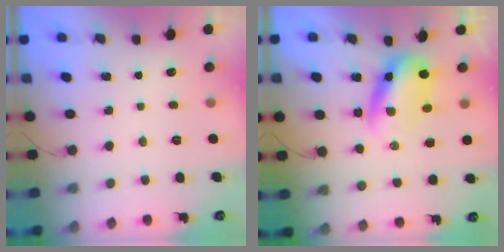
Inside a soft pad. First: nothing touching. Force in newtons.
{"total": 7.0, "press": 6.8, "slide": 1.4}